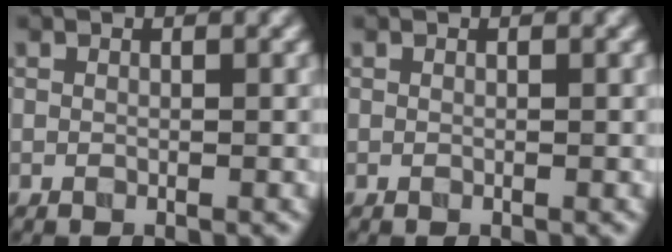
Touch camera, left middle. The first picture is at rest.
{"total": 0.0}